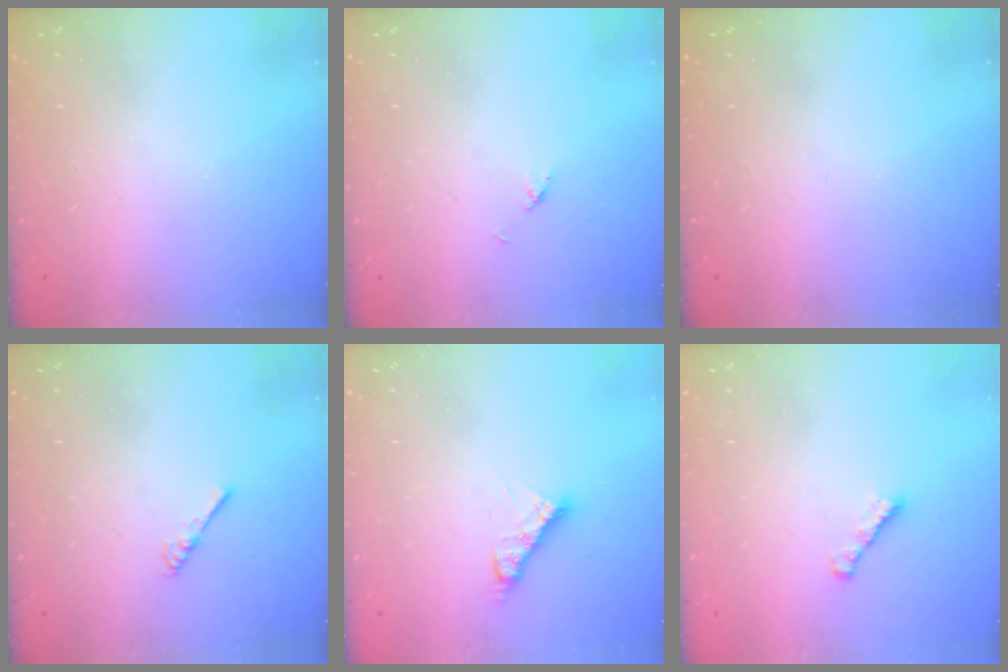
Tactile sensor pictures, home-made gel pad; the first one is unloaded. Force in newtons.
{"total": 2.1, "press": 2.1, "slide": 0.3}
{"total": 0.0}
{"total": 1.8, "press": 1.7, "slide": 0.4}
{"total": 6.6, "press": 6.6, "slide": 0.4}
{"total": 1.8, "press": 1.7, "slide": 0.6}